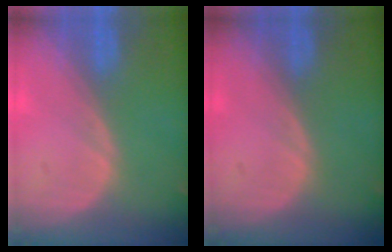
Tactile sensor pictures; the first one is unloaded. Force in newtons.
{"total": 0.0}